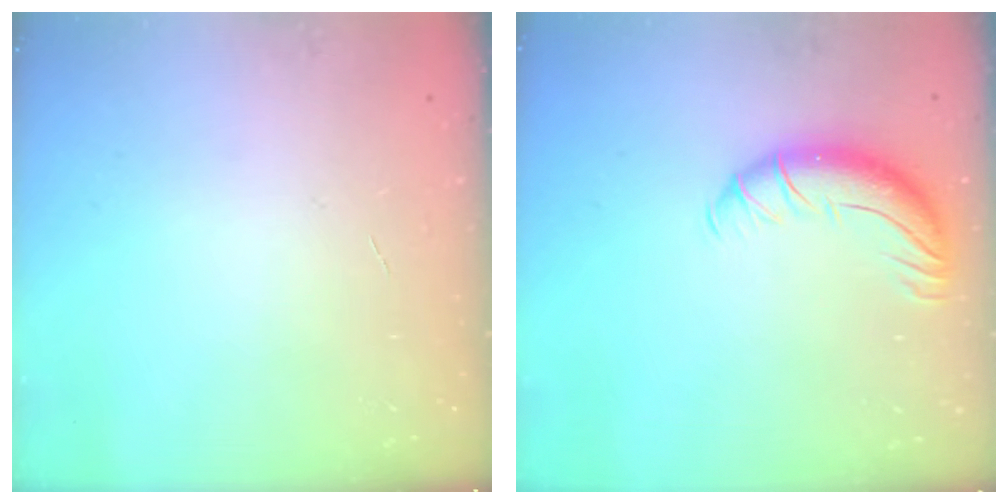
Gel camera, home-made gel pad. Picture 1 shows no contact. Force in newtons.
{"total": 10.1, "press": 9.8, "slide": 2.2}